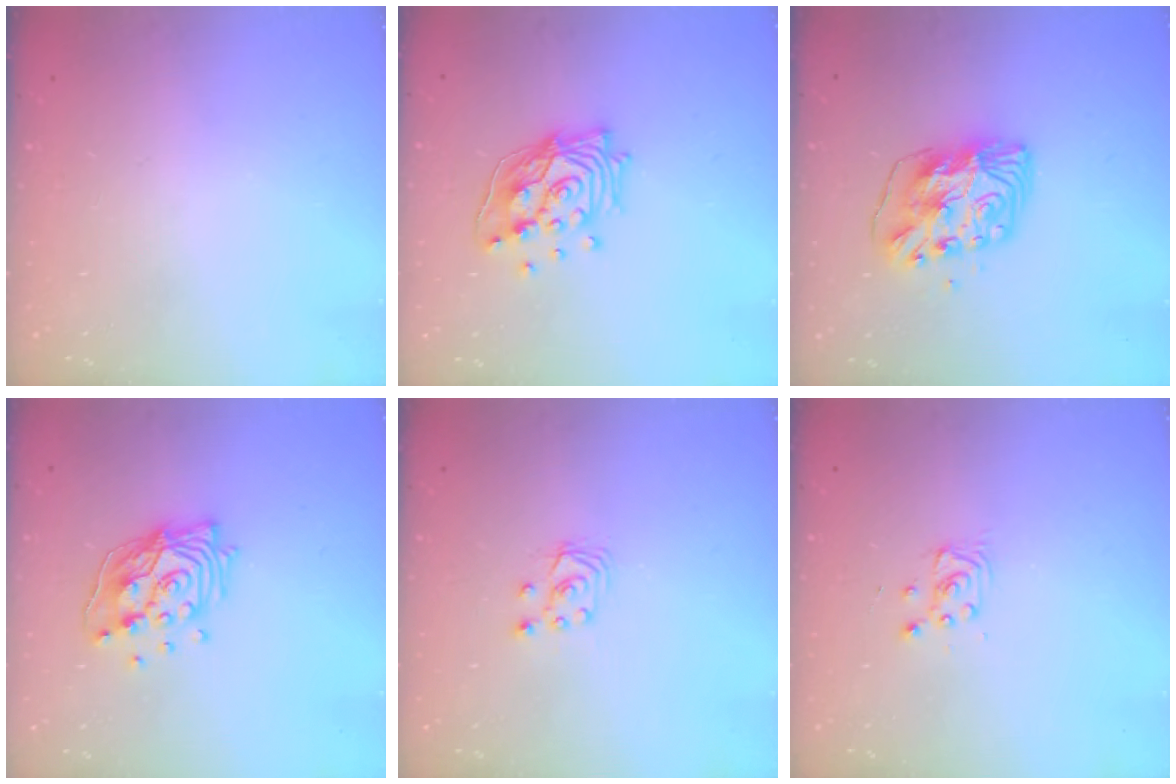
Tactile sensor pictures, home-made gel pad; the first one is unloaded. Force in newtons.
{"total": 15.9, "press": 15.1, "slide": 5.1}
{"total": 10.1, "press": 10.0, "slide": 1.2}
{"total": 15.9, "press": 15.9, "slide": 1.5}
{"total": 3.5, "press": 3.5, "slide": 0.4}
{"total": 3.2, "press": 3.2, "slide": 0.4}